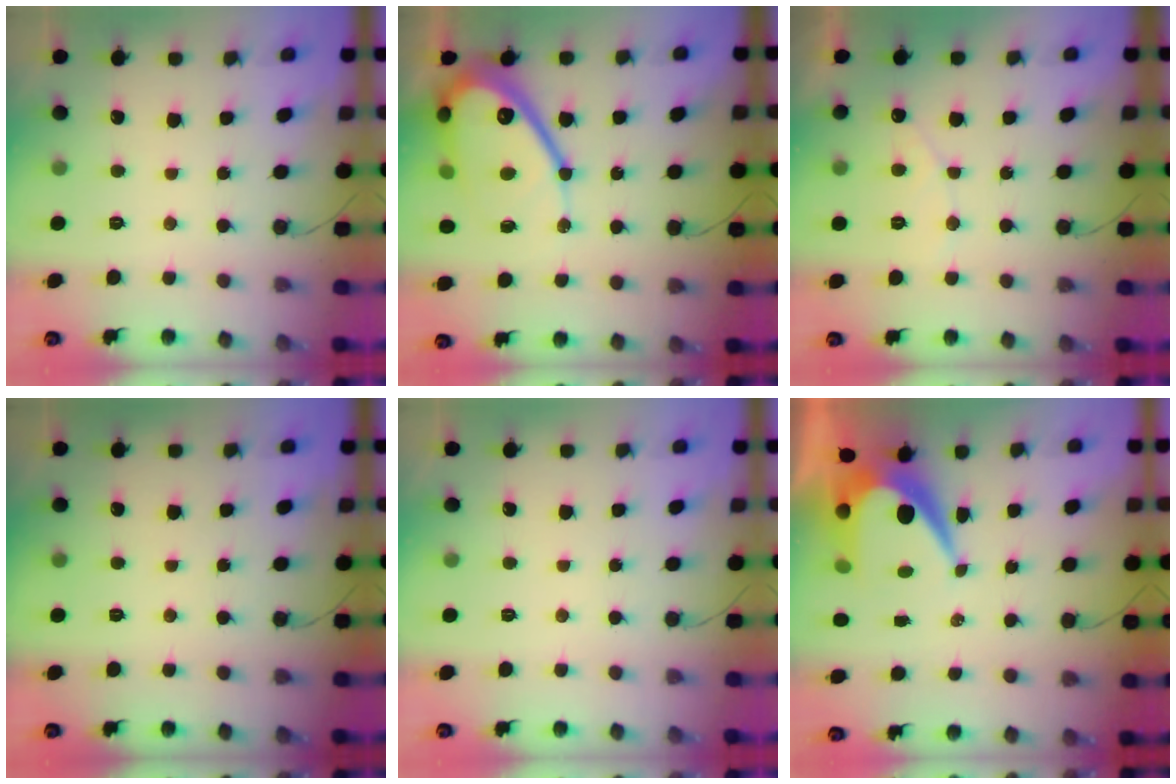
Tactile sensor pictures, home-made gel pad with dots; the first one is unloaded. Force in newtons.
{"total": 19.5, "press": 19.5, "slide": 1.7}
{"total": 4.4, "press": 4.3, "slide": 0.3}
{"total": 0.0}
{"total": 0.0}
{"total": 11.4, "press": 11.4, "slide": 0.6}